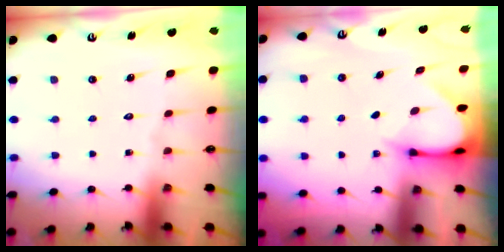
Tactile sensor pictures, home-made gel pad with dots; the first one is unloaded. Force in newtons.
{"total": 3.4, "press": 3.4, "slide": 0.2}